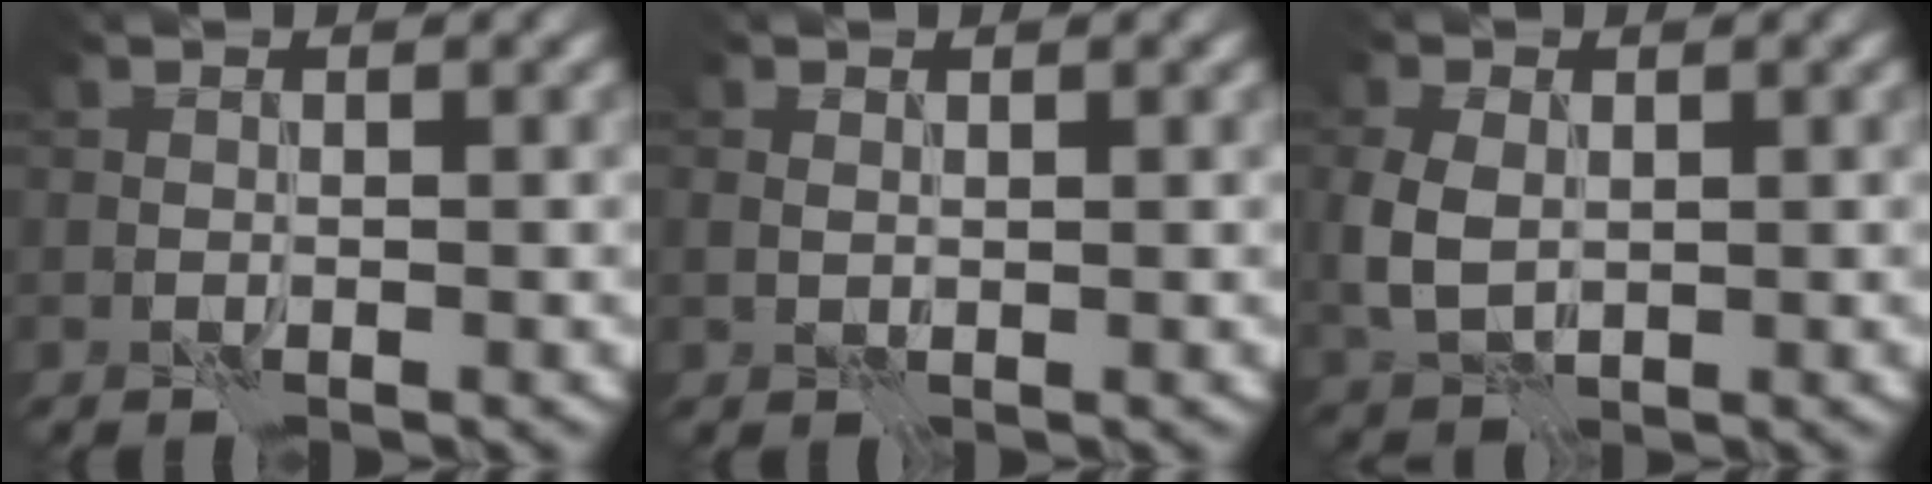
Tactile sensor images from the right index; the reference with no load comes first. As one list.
[{"total": 0.6, "force": [0.4, 0.4, 0.0], "torque": [0.000, -0.003, 0.010]}, {"total": 3.6, "force": [0.3, 2.7, 2.4], "torque": [-0.063, -0.003, 0.005]}]